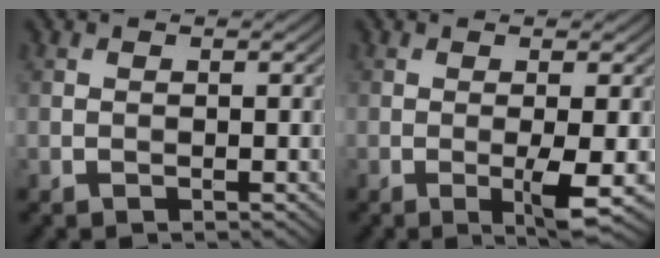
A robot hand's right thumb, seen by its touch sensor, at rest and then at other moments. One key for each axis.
{"total": 3.9, "fx": -0.8, "fy": 0.3, "fz": 3.8, "tx": -0.071, "ty": -0.004, "tz": -0.014}